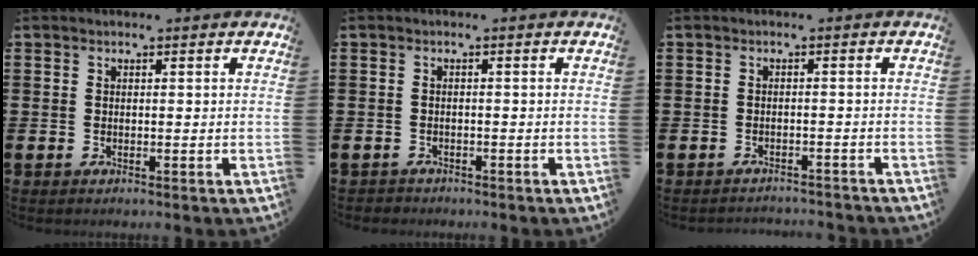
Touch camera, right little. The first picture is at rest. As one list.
[{"total": 0.7, "force": [-0.7, 0.3, -0.1], "torque": [0.000, 0.002, -0.015]}, {"total": 1.3, "force": [-1.3, 0.0, -0.1], "torque": [-0.002, 0.003, -0.028]}]